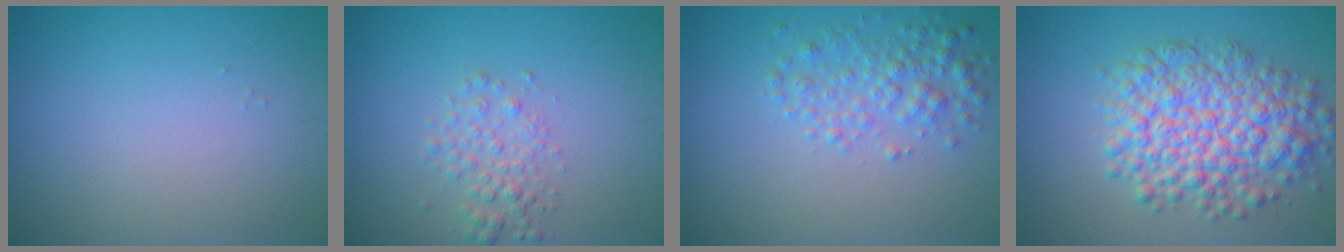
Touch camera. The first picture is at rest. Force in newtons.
{"total": 2.1, "press": 2.1, "slide": 0.1}
{"total": 2.8, "press": 2.8, "slide": 0.1}
{"total": 7.6, "press": 7.6, "slide": 0.3}